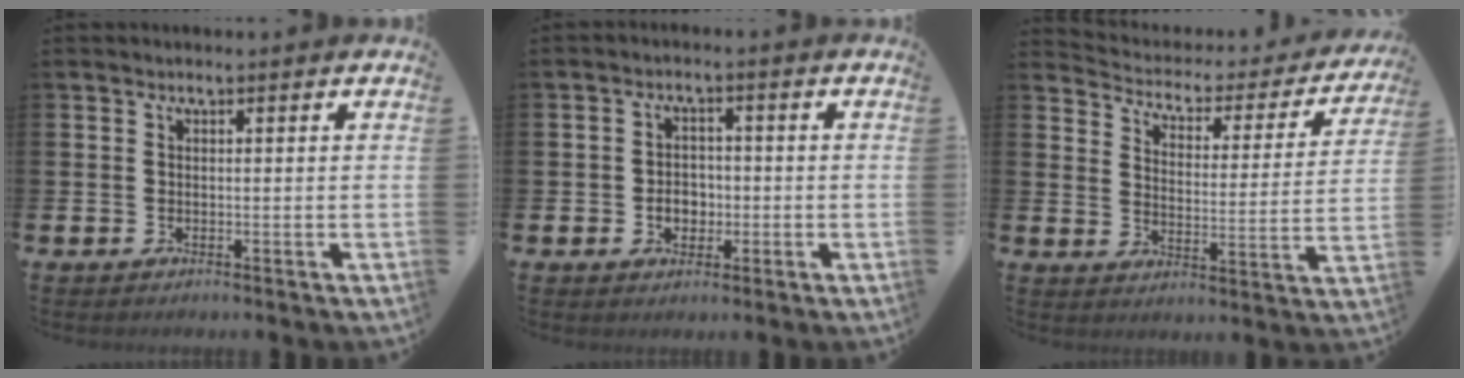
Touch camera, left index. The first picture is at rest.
{"total": 3.1, "force": [-0.7, 2.4, 1.7], "torque": [-0.018, -0.002, -0.022]}
{"total": 3.8, "force": [3.4, 1.7, 0.6], "torque": [-0.040, -0.034, 0.049]}